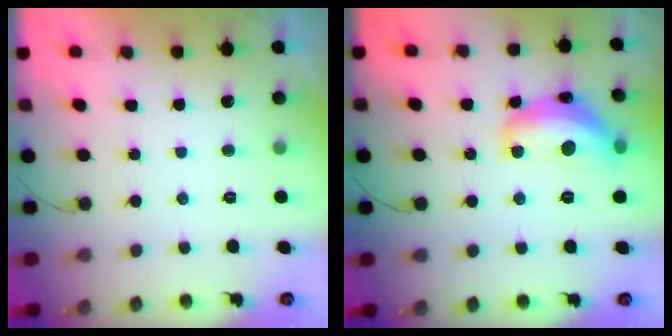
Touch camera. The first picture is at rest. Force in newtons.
{"total": 15.7, "press": 15.7, "slide": 0.9}